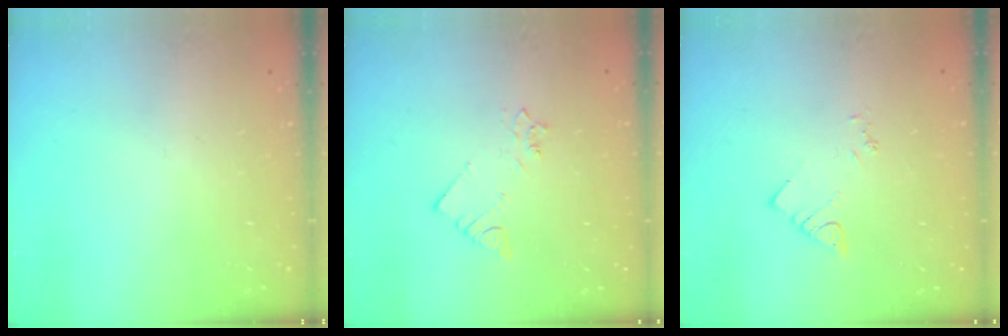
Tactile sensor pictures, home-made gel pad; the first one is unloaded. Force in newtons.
{"total": 2.7, "press": 2.7, "slide": 0.3}
{"total": 3.2, "press": 3.1, "slide": 0.5}